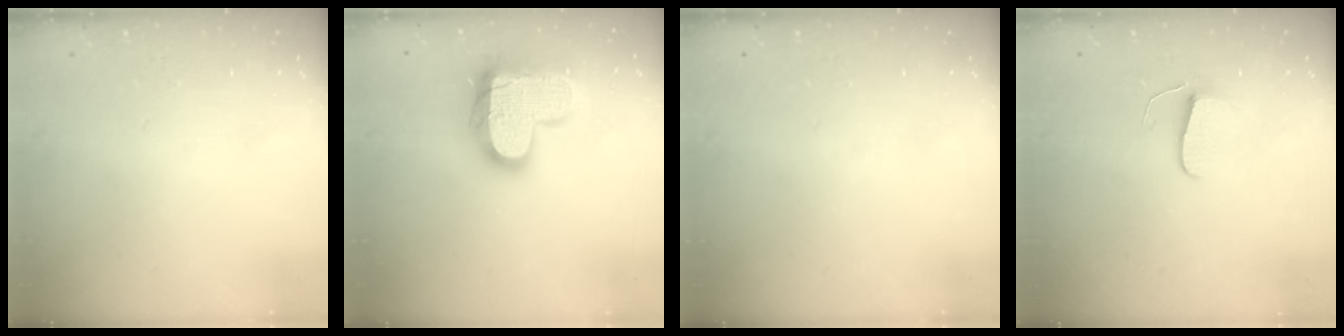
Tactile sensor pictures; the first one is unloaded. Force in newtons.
{"total": 17.7, "press": 17.7, "slide": 1.2}
{"total": 0.0}
{"total": 5.9, "press": 5.8, "slide": 0.6}